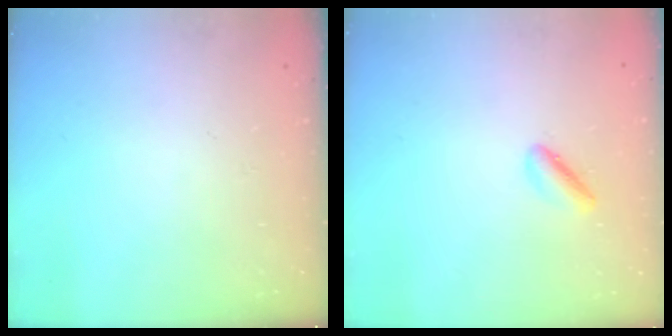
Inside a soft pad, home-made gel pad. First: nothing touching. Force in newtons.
{"total": 2.0, "press": 2.0, "slide": 0.3}